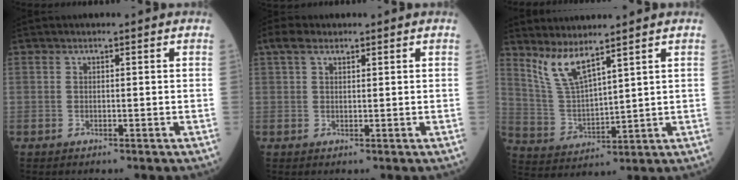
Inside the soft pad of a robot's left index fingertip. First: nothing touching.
{"total": 2.8, "force": [1.8, 1.2, 1.7], "torque": [-0.040, 0.021, 0.037]}
{"total": 6.5, "force": [5.2, 0.2, 3.9], "torque": [-0.094, -0.017, 0.119]}